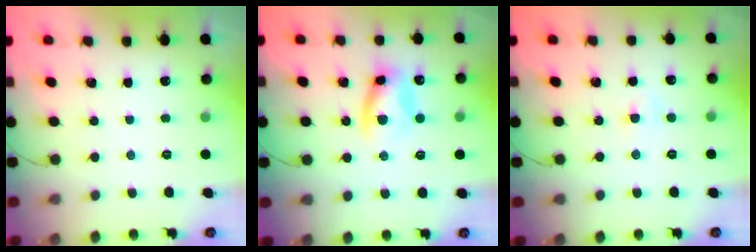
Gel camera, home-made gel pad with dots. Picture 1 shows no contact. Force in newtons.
{"total": 9.8, "press": 9.6, "slide": 1.9}
{"total": 2.4, "press": 2.3, "slide": 0.9}